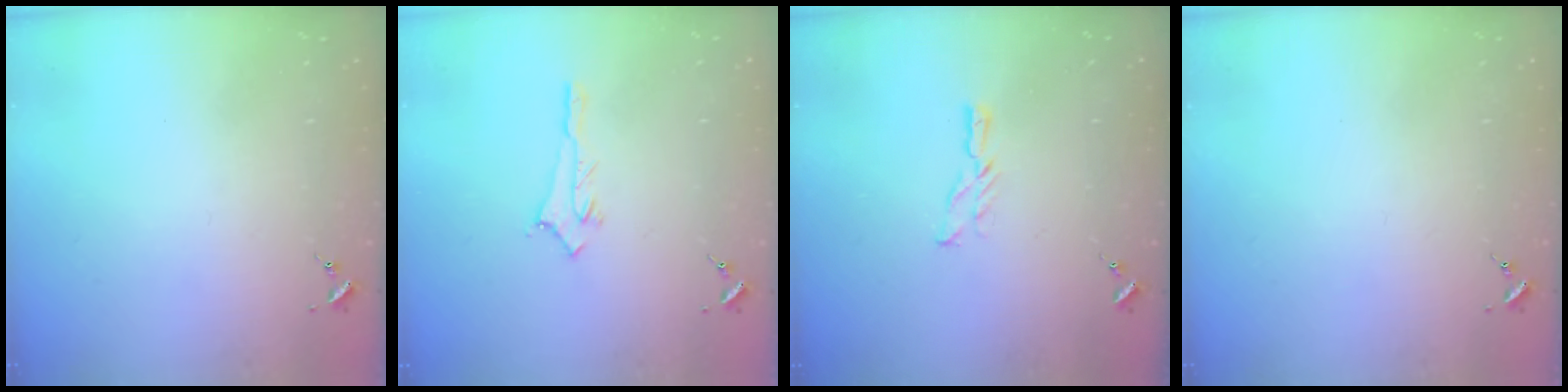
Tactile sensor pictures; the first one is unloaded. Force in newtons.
{"total": 2.9, "press": 2.8, "slide": 0.4}
{"total": 6.2, "press": 6.2, "slide": 0.5}
{"total": 0.0}